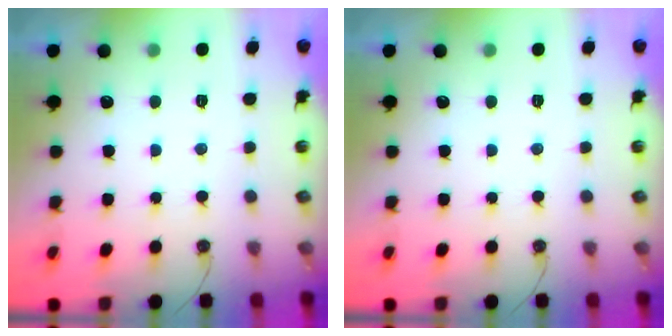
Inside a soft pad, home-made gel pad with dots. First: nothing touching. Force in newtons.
{"total": 0.0}